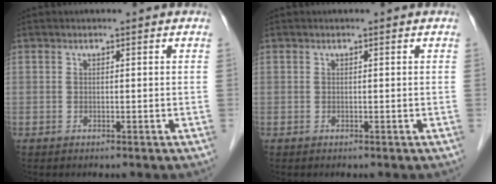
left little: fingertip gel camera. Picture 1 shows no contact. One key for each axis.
{"total": 0.0}